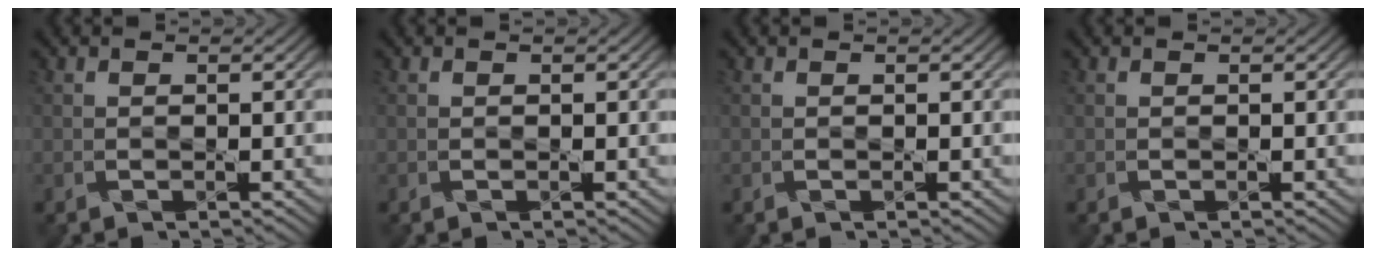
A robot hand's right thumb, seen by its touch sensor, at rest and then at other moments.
{"total": 0.0}
{"total": 0.0}
{"total": 0.0}